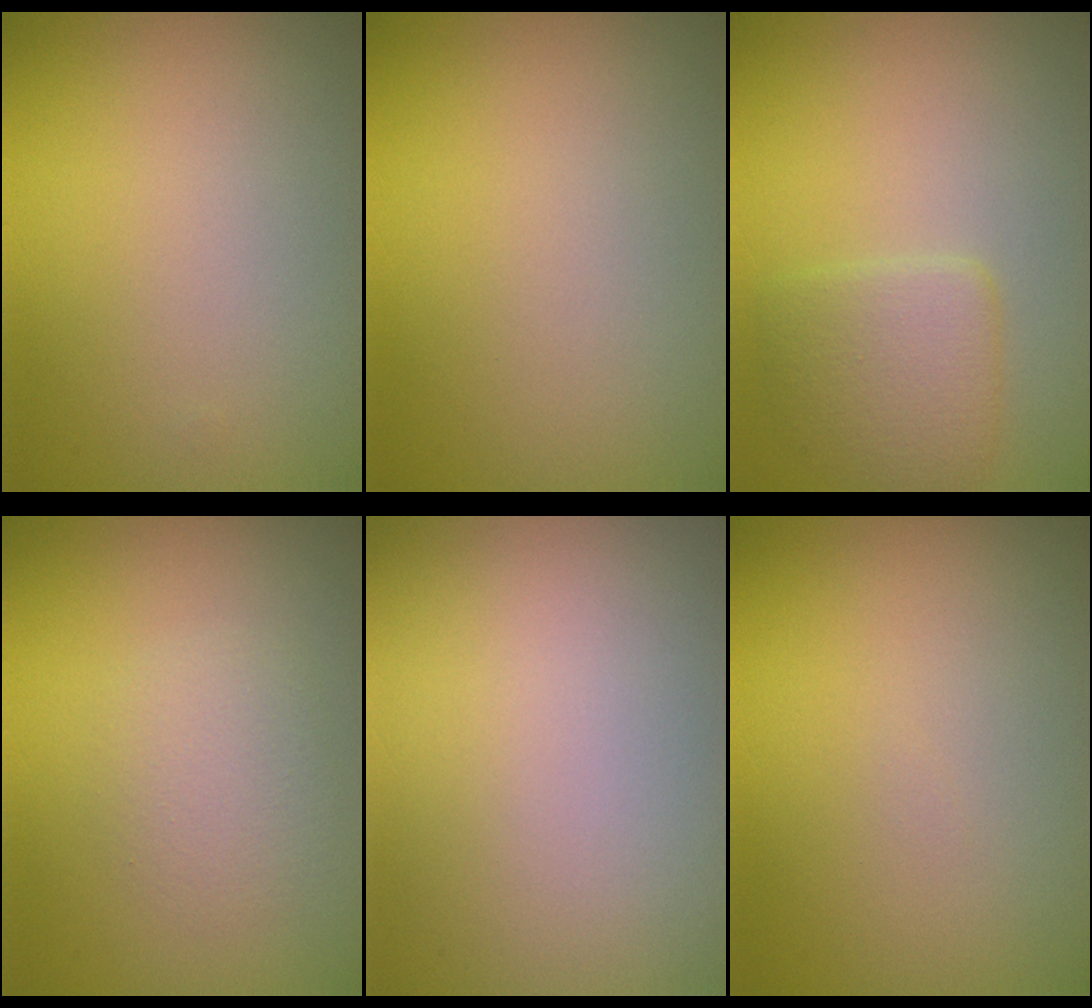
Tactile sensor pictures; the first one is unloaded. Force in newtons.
{"total": 0.0}
{"total": 2.8, "press": 2.8, "slide": 0.1}
{"total": 2.0, "press": 2.0, "slide": 0.0}
{"total": 0.5, "press": 0.5, "slide": 0.0}
{"total": 0.0}